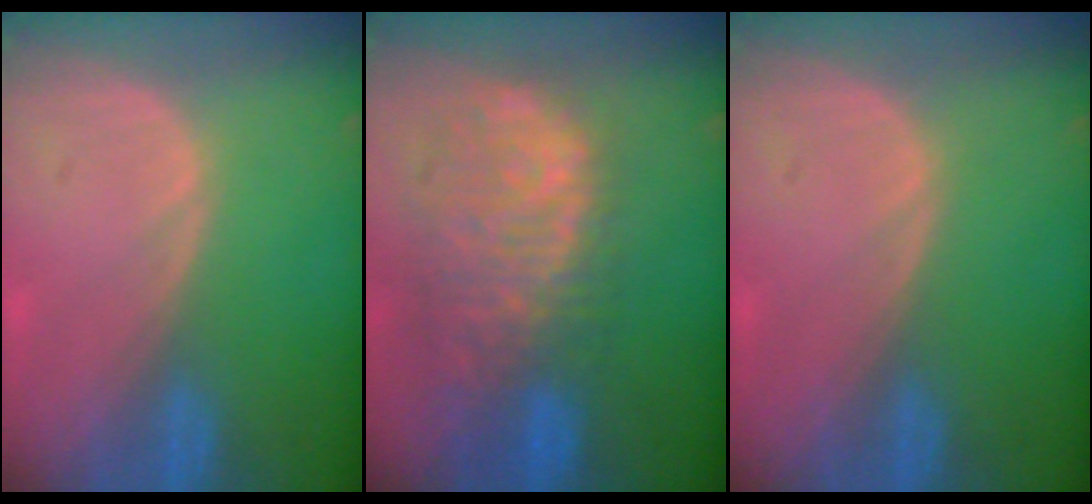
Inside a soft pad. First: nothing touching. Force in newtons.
{"total": 11.8, "press": 9.8, "slide": 6.6}
{"total": 0.0}